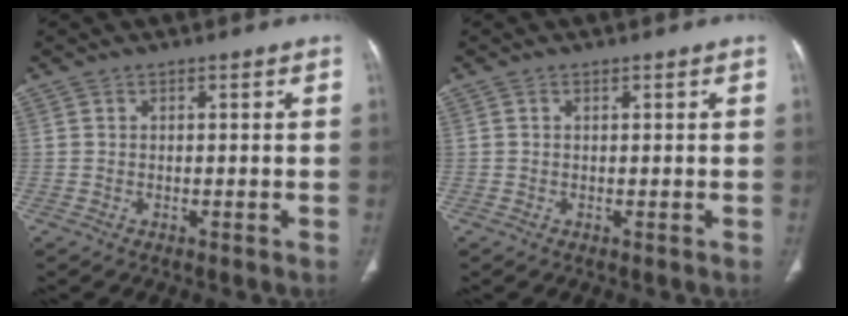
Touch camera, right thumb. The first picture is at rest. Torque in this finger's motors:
{"motor_torque": [-0.18, -0.51, 0.30, 0.06, 0.05]}